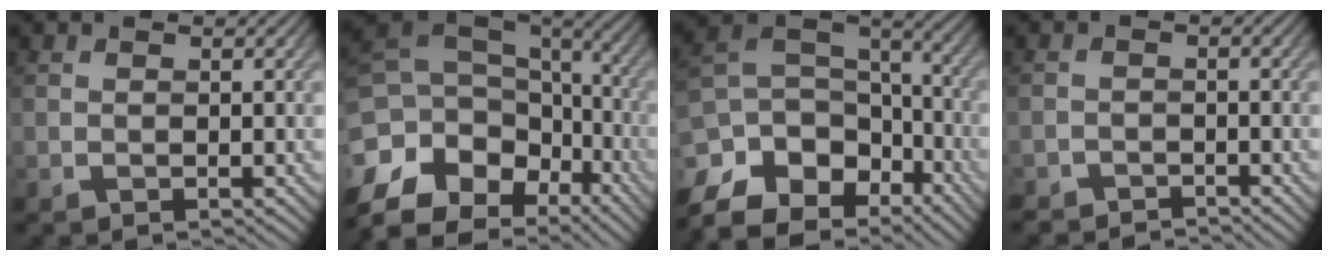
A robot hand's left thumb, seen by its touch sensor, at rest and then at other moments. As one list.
[{"total": 16.9, "force": [-7.9, 11.7, 9.3], "torque": [-0.252, -0.029, -0.092]}, {"total": 14.4, "force": [-8.7, 8.6, 7.5], "torque": [-0.213, -0.028, -0.124]}, {"total": 2.5, "force": [-2.4, 0.5, 0.1], "torque": [0.001, -0.003, -0.048]}]